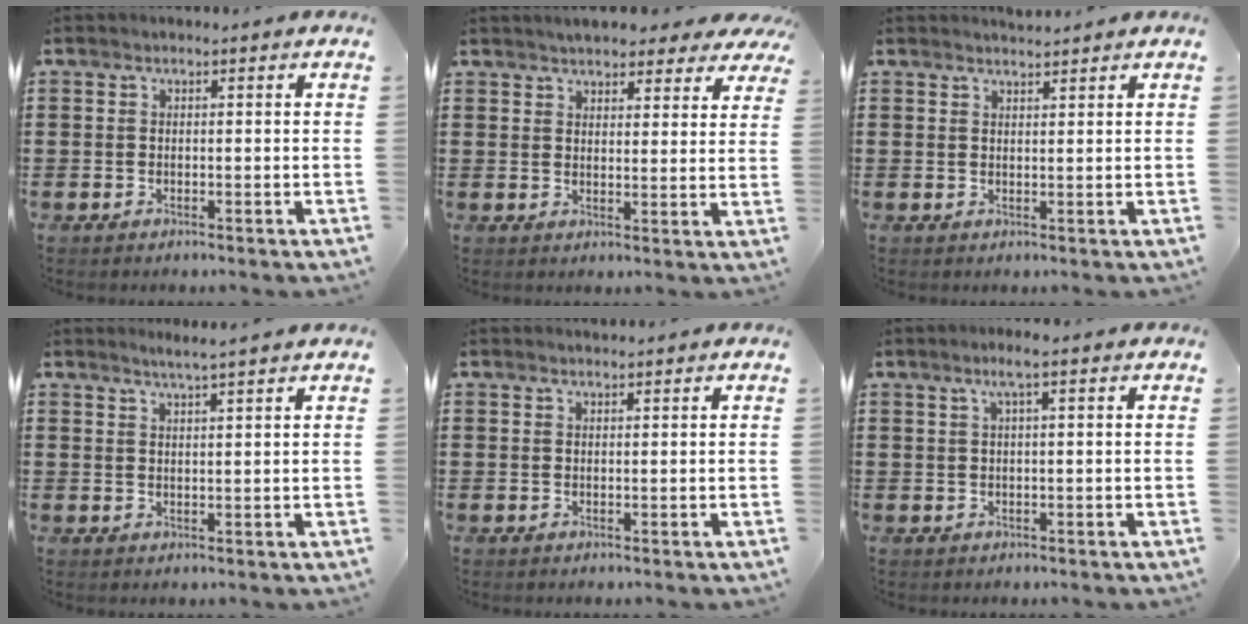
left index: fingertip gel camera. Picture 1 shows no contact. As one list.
[{"total": 4.4, "force": [4.2, 0.7, 1.1], "torque": [-0.028, -0.015, 0.075]}, {"total": 1.6, "force": [1.6, 0.0, 0.2], "torque": [-0.006, 0.003, 0.030]}, {"total": 2.7, "force": [2.4, -0.6, 1.0], "torque": [-0.023, -0.004, 0.044]}, {"total": 0.8, "force": [0.8, 0.0, 0.2], "torque": [-0.004, -0.001, 0.016]}, {"total": 2.5, "force": [1.1, 0.0, 2.2], "torque": [-0.046, 0.001, 0.019]}]